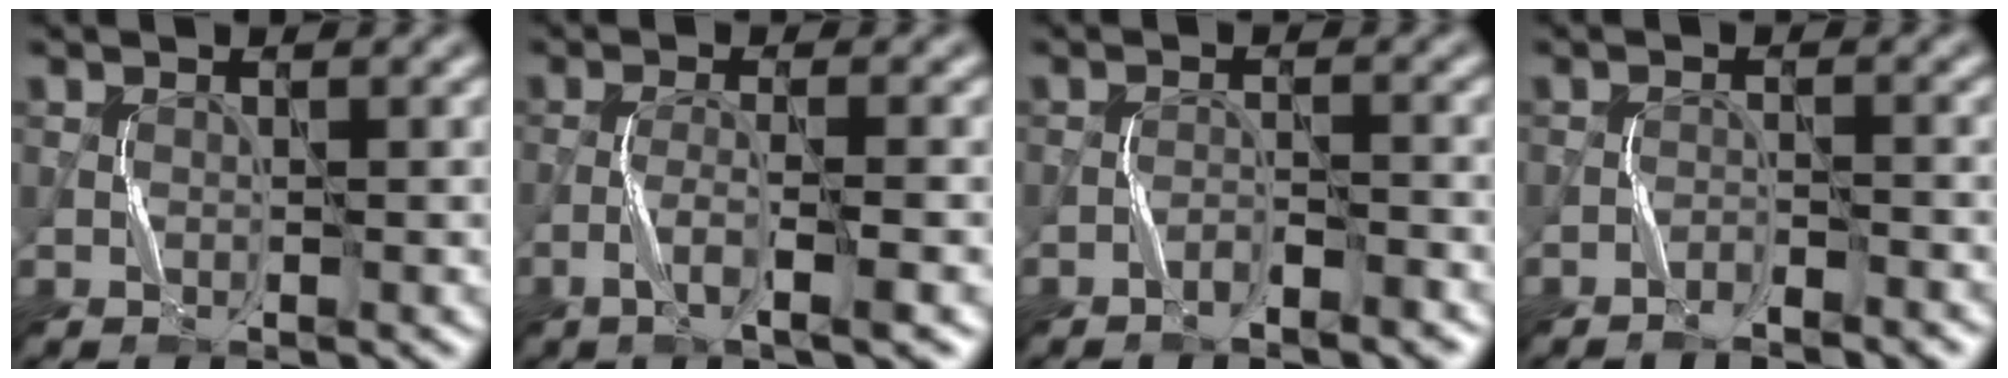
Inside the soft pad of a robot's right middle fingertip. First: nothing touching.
{"total": 3.0, "force": [-1.6, 0.0, 2.6], "torque": [-0.050, 0.005, -0.035]}
{"total": 1.8, "force": [-1.6, 0.1, 0.8], "torque": [-0.021, 0.008, -0.027]}
{"total": 1.8, "force": [-1.8, 0.2, 0.4], "torque": [-0.012, 0.012, -0.026]}